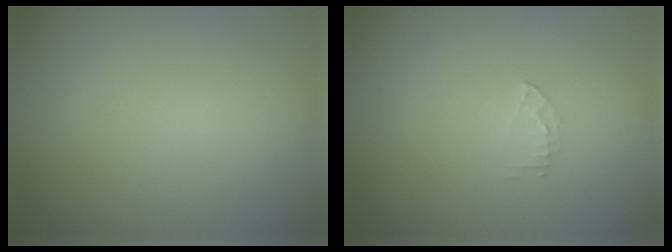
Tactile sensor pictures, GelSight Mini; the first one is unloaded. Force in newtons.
{"total": 0.9, "press": 0.9, "slide": 0.1}